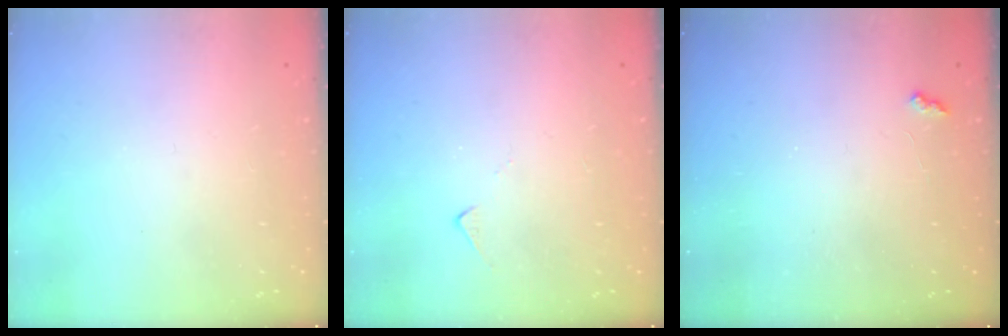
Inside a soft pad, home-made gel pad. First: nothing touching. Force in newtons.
{"total": 5.0, "press": 5.0, "slide": 0.4}
{"total": 2.1, "press": 2.1, "slide": 0.5}